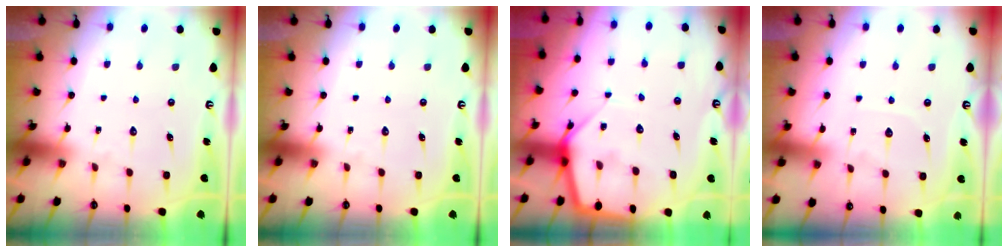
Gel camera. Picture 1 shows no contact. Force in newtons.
{"total": 0.0}
{"total": 9.2, "press": 9.1, "slide": 0.5}
{"total": 3.7, "press": 3.7, "slide": 0.5}